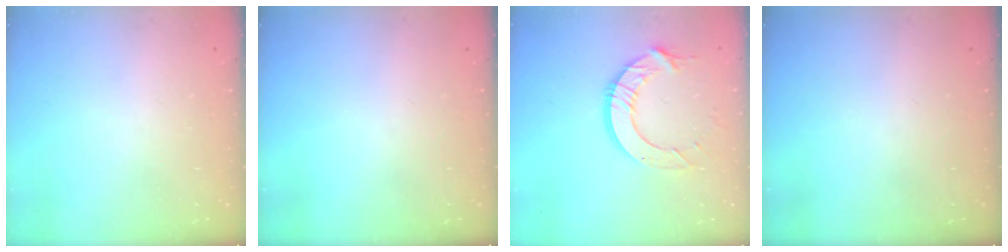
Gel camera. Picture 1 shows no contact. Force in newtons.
{"total": 0.0}
{"total": 11.2, "press": 11.1, "slide": 1.3}
{"total": 0.0}